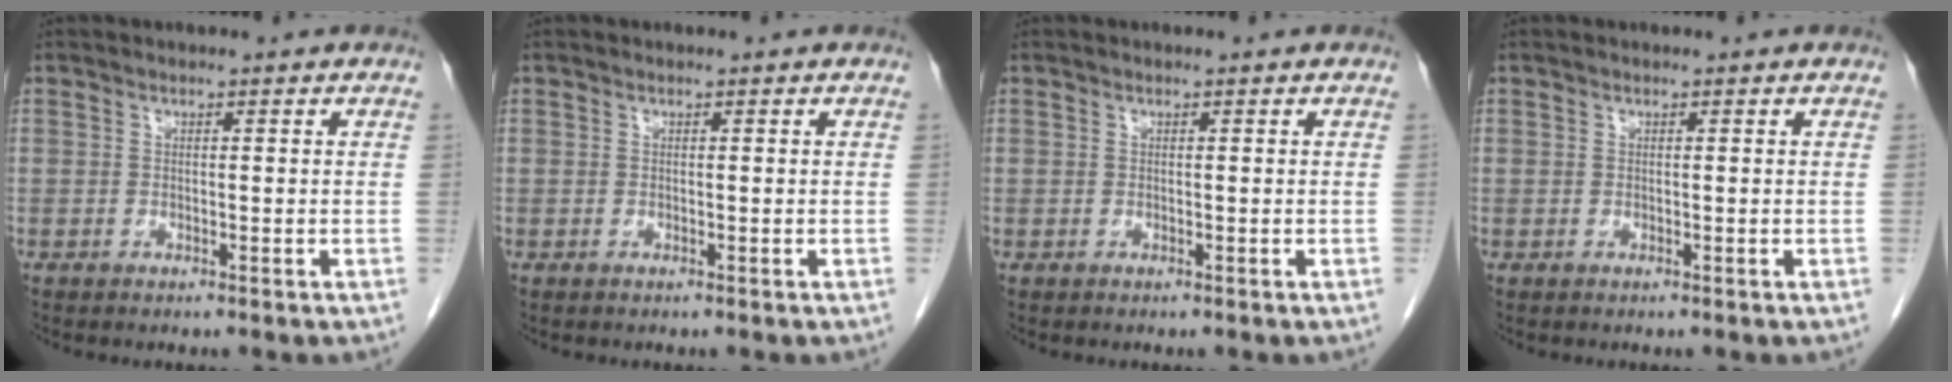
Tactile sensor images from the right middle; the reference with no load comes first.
{"total": 0.0}
{"total": 0.0}
{"total": 0.0}